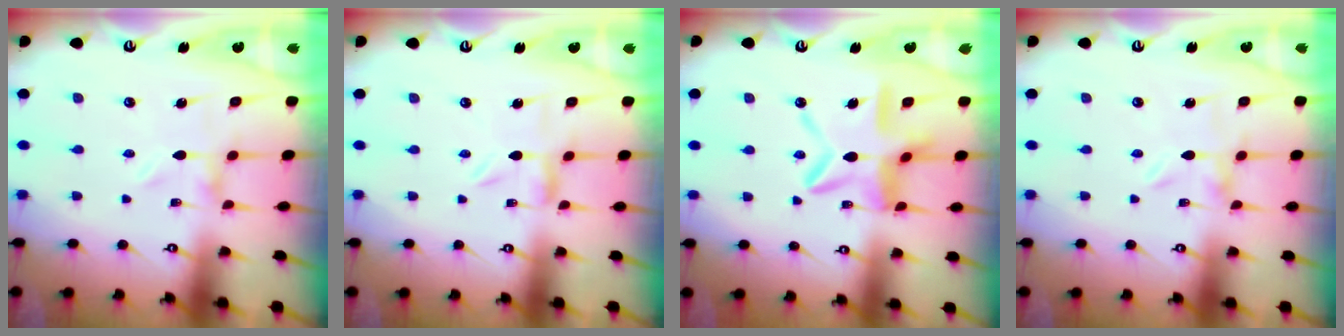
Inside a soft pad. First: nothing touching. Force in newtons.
{"total": 1.4, "press": 1.4, "slide": 0.2}
{"total": 14.2, "press": 14.1, "slide": 1.2}
{"total": 0.0}